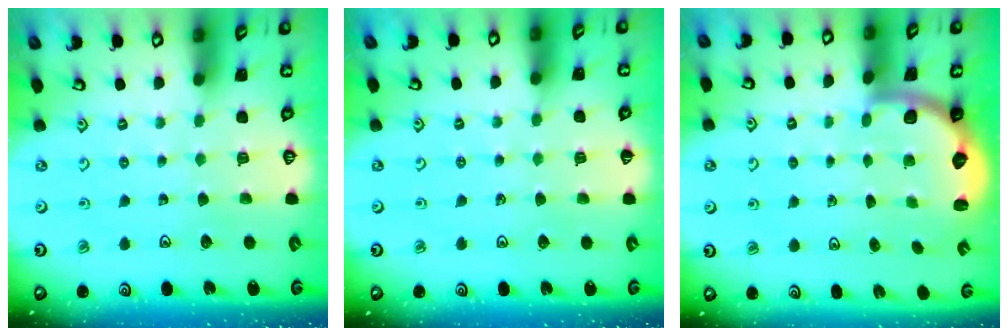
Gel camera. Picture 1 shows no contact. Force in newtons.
{"total": 1.3, "press": 1.3, "slide": 0.2}
{"total": 2.7, "press": 2.0, "slide": 1.7}